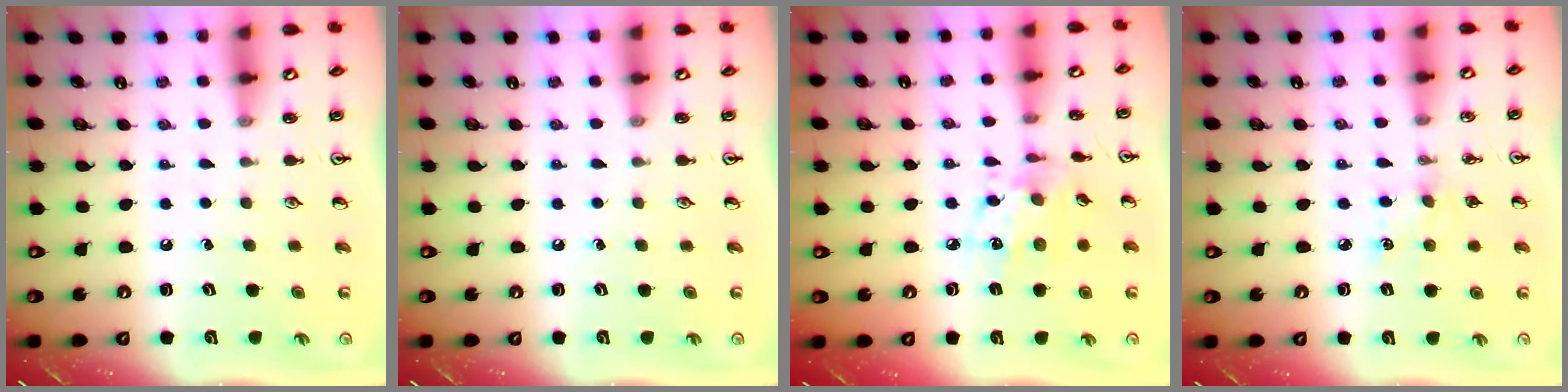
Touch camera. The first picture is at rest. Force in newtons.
{"total": 0.0}
{"total": 8.6, "press": 8.6, "slide": 0.5}
{"total": 4.0, "press": 4.0, "slide": 0.5}